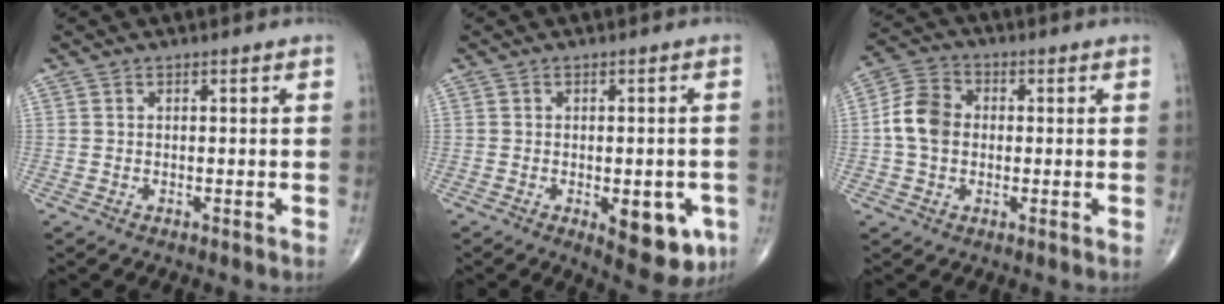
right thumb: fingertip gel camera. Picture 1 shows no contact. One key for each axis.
{"total": 10.0, "fx": -3.4, "fy": 4.5, "fz": 8.3, "tx": -0.078, "ty": -0.002, "tz": -0.032}
{"total": 7.9, "fx": -0.1, "fy": 6.2, "fz": 5.0, "tx": -0.088, "ty": 0.020, "tz": -0.012}